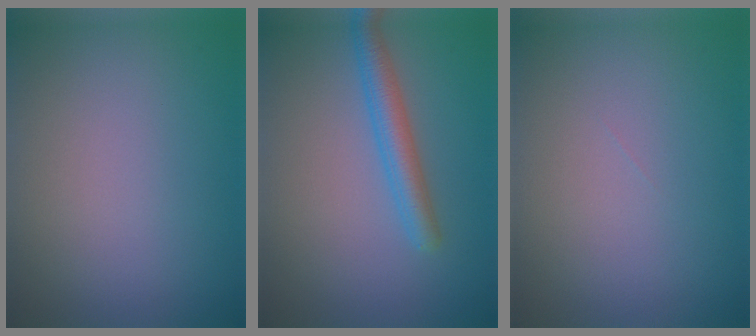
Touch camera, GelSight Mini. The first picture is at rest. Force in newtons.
{"total": 3.1, "press": 3.1, "slide": 0.1}
{"total": 0.0}